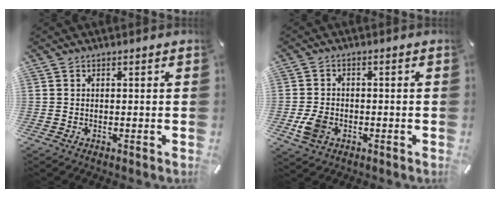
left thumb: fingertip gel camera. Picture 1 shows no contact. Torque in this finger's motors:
{"motor_torque": [0.35, 0.30, 0.16, 0.05, 0.00]}